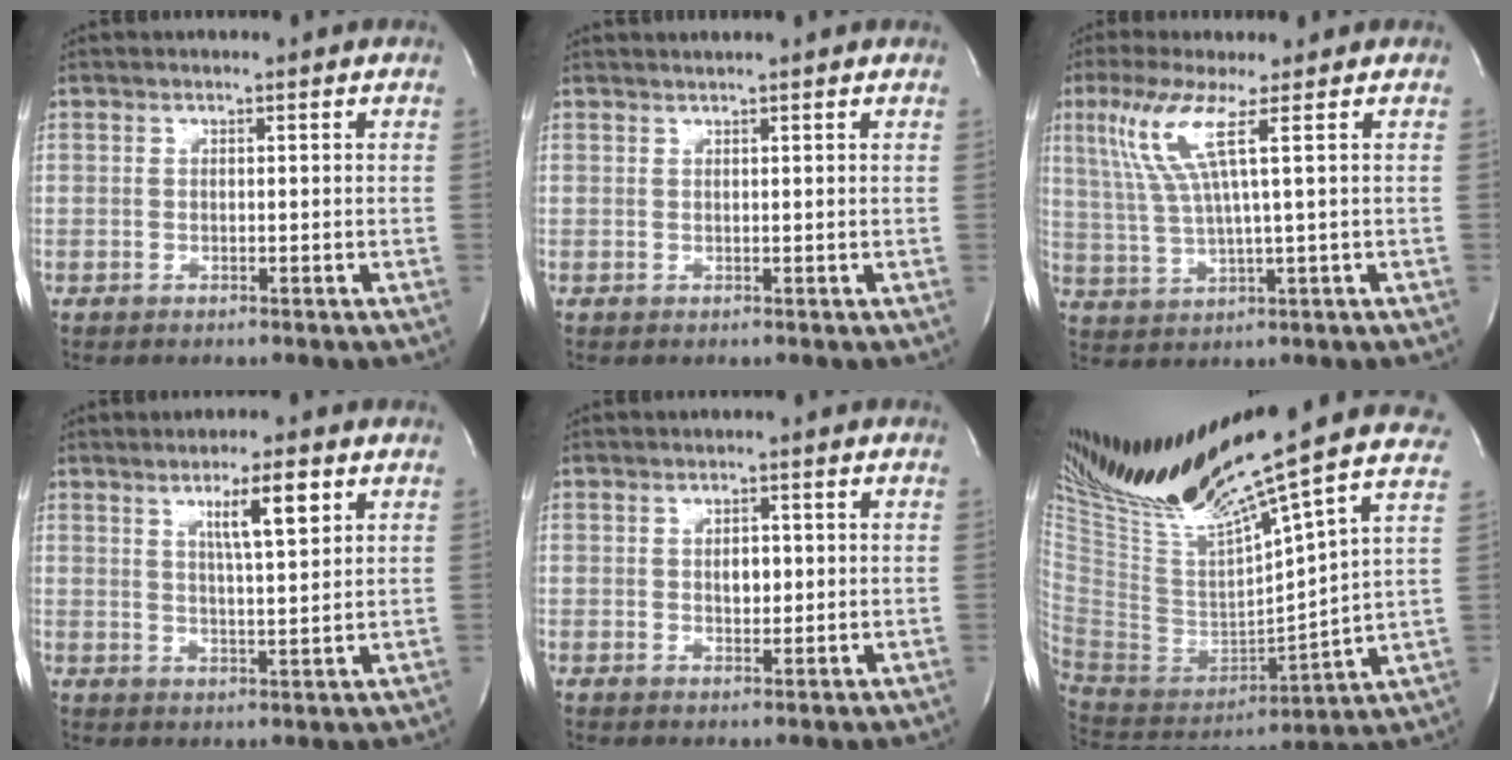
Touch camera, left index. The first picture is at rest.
{"total": 1.3, "force": [1.2, -0.5, 0.4], "torque": [-0.011, 0.006, 0.021]}
{"total": 7.3, "force": [2.9, -0.7, 6.7], "torque": [-0.153, -0.002, 0.064]}
{"total": 6.0, "force": [2.9, 0.2, 5.3], "torque": [-0.088, -0.006, 0.047]}
{"total": 2.1, "force": [0.0, 1.2, 1.7], "torque": [-0.027, -0.005, 0.001]}
{"total": 31.1, "force": [25.9, -0.3, 17.4], "torque": [-0.303, -0.061, 0.410]}